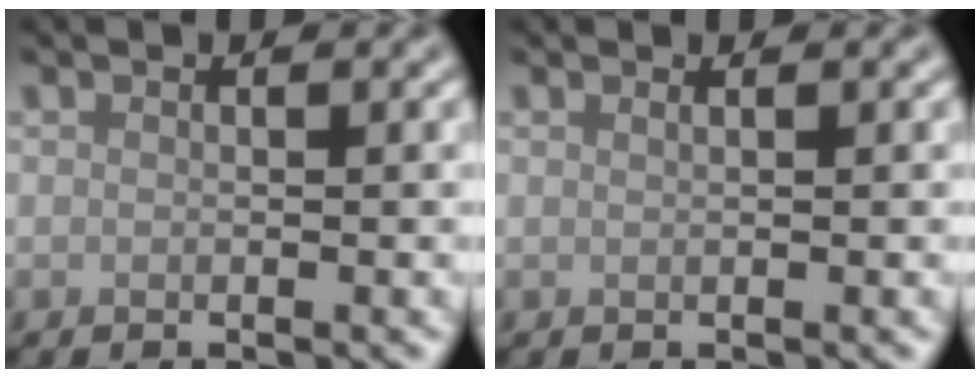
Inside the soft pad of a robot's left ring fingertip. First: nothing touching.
{"total": 0.7, "force": [0.5, 0.3, 0.4], "torque": [-0.001, -0.003, 0.002]}